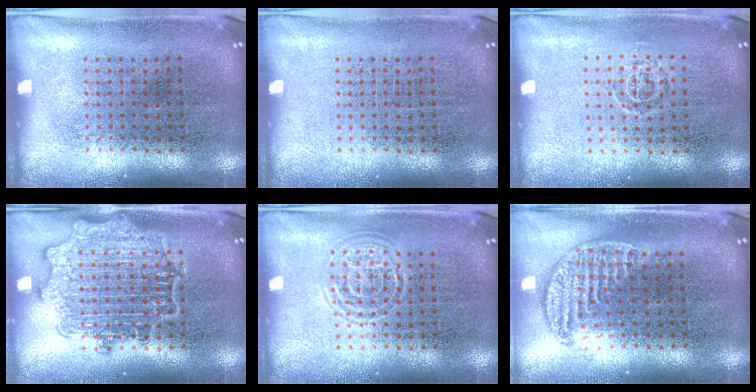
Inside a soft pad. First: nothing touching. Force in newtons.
{"total": 0.0}
{"total": 0.7, "press": 0.5, "slide": 0.5}
{"total": 2.8, "press": 2.8, "slide": 0.4}
{"total": 1.4, "press": 1.4, "slide": 0.1}
{"total": 1.2, "press": 1.1, "slide": 0.5}